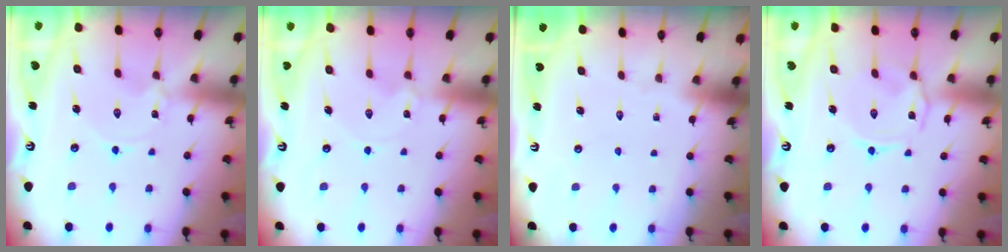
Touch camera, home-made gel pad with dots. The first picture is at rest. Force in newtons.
{"total": 1.8, "press": 1.8, "slide": 0.1}
{"total": 0.0}
{"total": 2.2, "press": 2.2, "slide": 0.6}